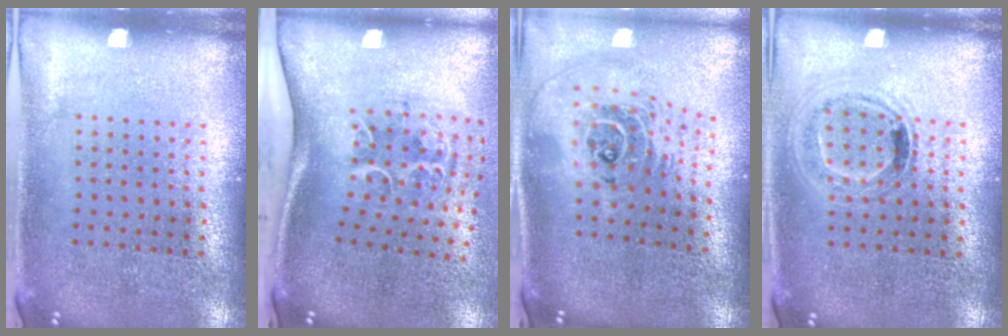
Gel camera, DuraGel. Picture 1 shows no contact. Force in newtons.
{"total": 2.2, "press": 1.3, "slide": 1.8}
{"total": 2.4, "press": 1.8, "slide": 1.7}
{"total": 1.0, "press": 0.9, "slide": 0.5}